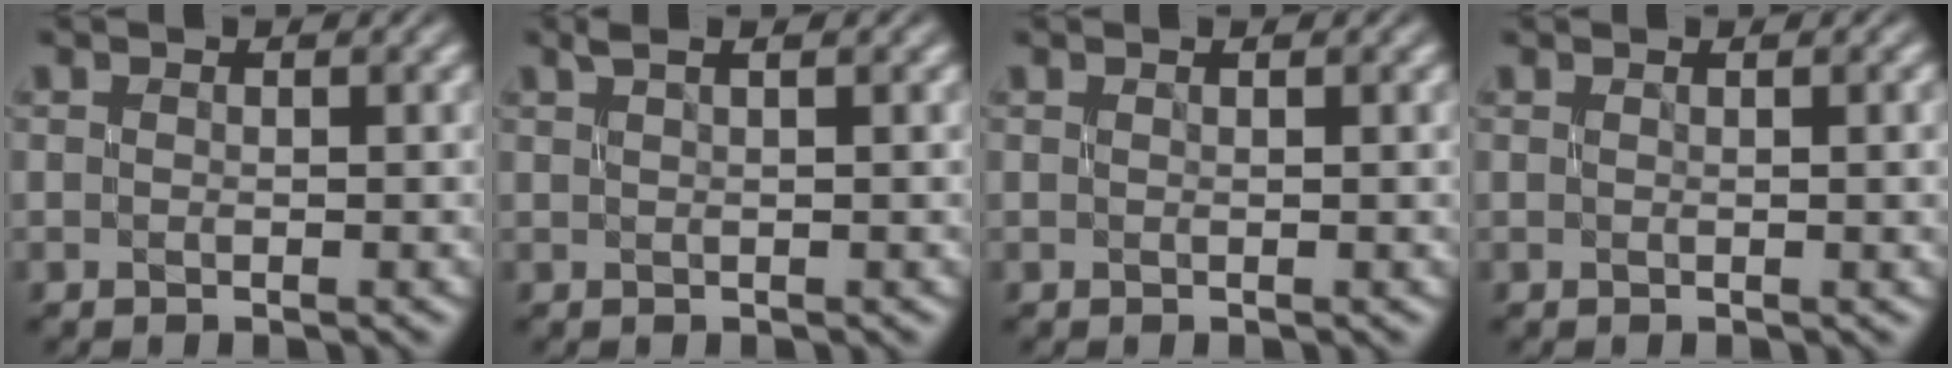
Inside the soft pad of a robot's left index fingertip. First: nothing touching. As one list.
[{"total": 1.0, "force": [0.6, 0.0, 0.8], "torque": [-0.015, 0.005, 0.010]}, {"total": 0.0}, {"total": 1.7, "force": [0.0, 0.5, 1.7], "torque": [-0.019, -0.001, 0.000]}]